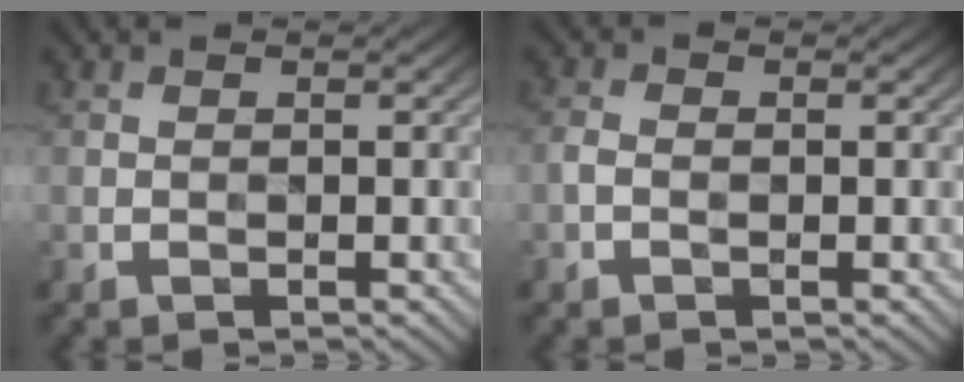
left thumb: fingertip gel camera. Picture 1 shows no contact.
{"total": 1.8, "force": [-0.9, 1.1, 1.1], "torque": [-0.029, 0.003, -0.020]}